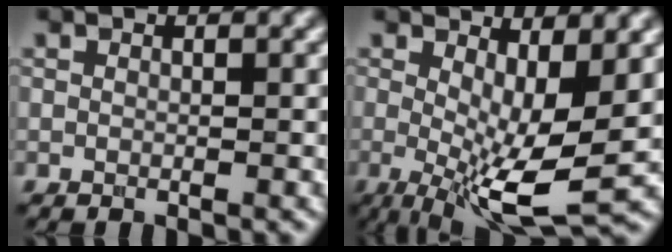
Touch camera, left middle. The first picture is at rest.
{"total": 8.8, "force": [-0.3, 2.7, 8.4], "torque": [-0.147, -0.018, -0.002]}